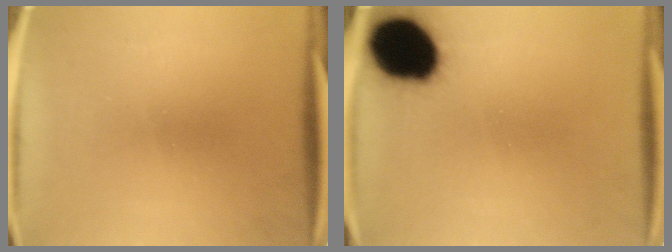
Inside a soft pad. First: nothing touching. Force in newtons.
{"total": 18.7}